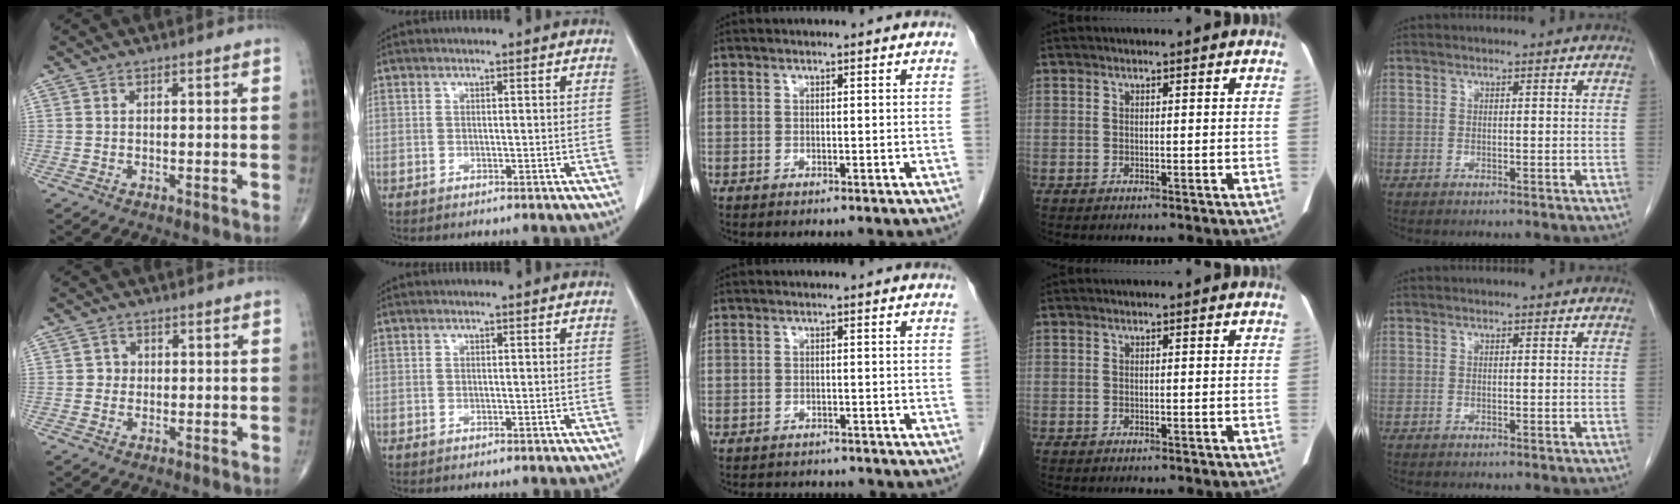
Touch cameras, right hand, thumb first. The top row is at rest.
{"thumb": {"total": 1.9, "force": [0.0, 1.8, 0.5], "torque": [0.005, 0.006, -0.005]}, "middle": {"total": 4.6, "force": [-4.2, 1.7, 0.6], "torque": [-0.005, 0.000, -0.056]}}